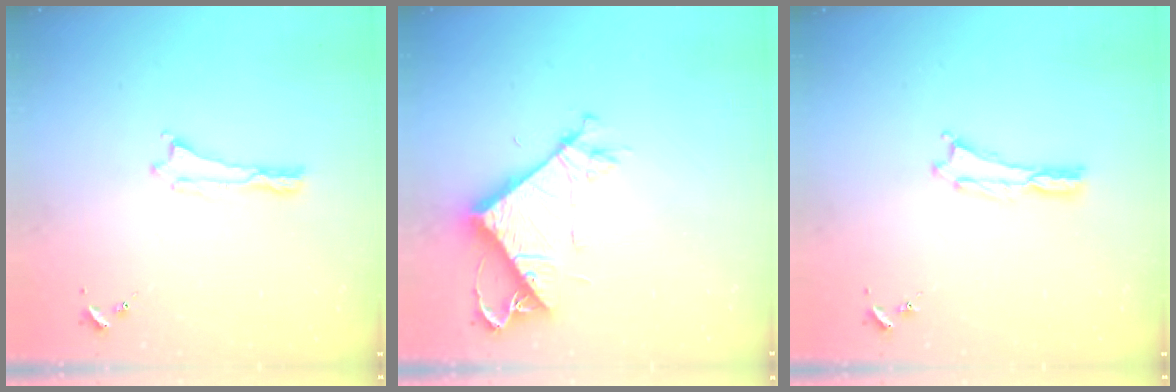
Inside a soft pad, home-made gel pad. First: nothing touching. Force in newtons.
{"total": 9.5, "press": 9.5, "slide": 0.4}
{"total": 0.0}